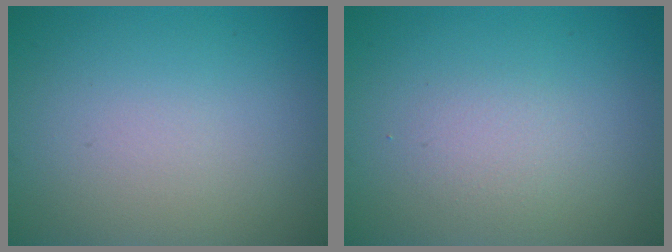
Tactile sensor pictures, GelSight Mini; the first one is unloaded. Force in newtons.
{"total": 1.4, "press": 1.4, "slide": 0.0}